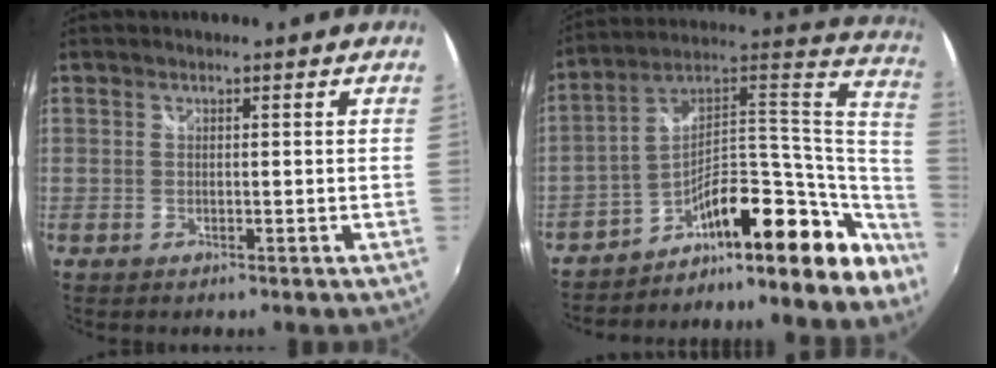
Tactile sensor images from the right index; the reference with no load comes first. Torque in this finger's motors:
{"motor_torque": [0.69, -0.69, 0.64, 0.06]}